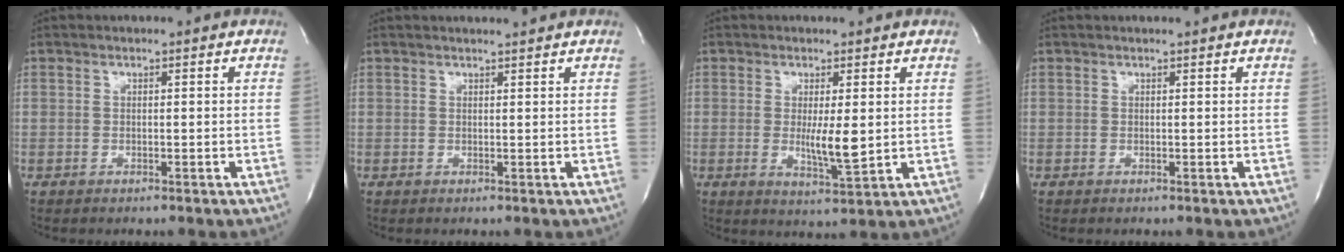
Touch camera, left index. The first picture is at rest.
{"total": 1.9, "force": [1.8, -0.2, 0.4], "torque": [-0.008, 0.003, 0.025]}
{"total": 5.0, "force": [0.2, 0.7, 4.9], "torque": [-0.087, -0.017, 0.007]}
{"total": 0.7, "force": [0.6, -0.1, 0.2], "torque": [-0.007, 0.001, 0.010]}